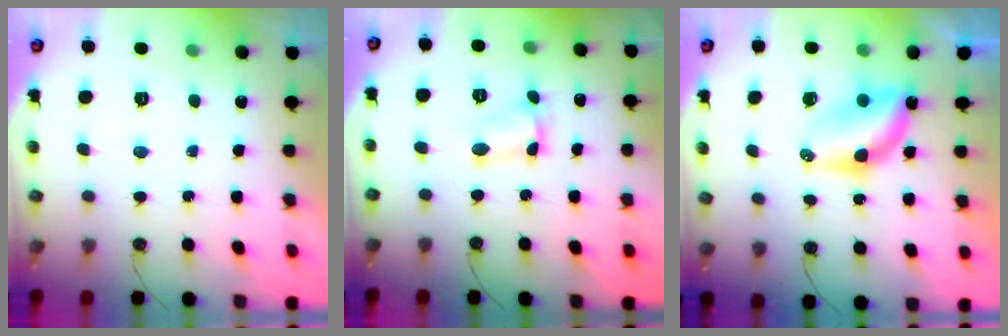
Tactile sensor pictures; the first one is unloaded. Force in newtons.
{"total": 3.2, "press": 3.1, "slide": 0.4}
{"total": 6.4, "press": 6.4, "slide": 0.2}